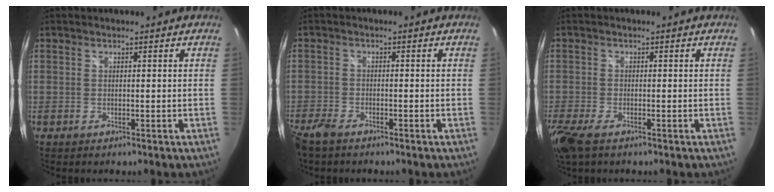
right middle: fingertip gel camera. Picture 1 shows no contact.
{"total": 5.5, "force": [-4.3, 2.2, 2.7], "torque": [-0.082, -0.018, -0.086]}
{"total": 6.2, "force": [-4.1, 2.2, 4.1], "torque": [-0.104, -0.026, -0.081]}